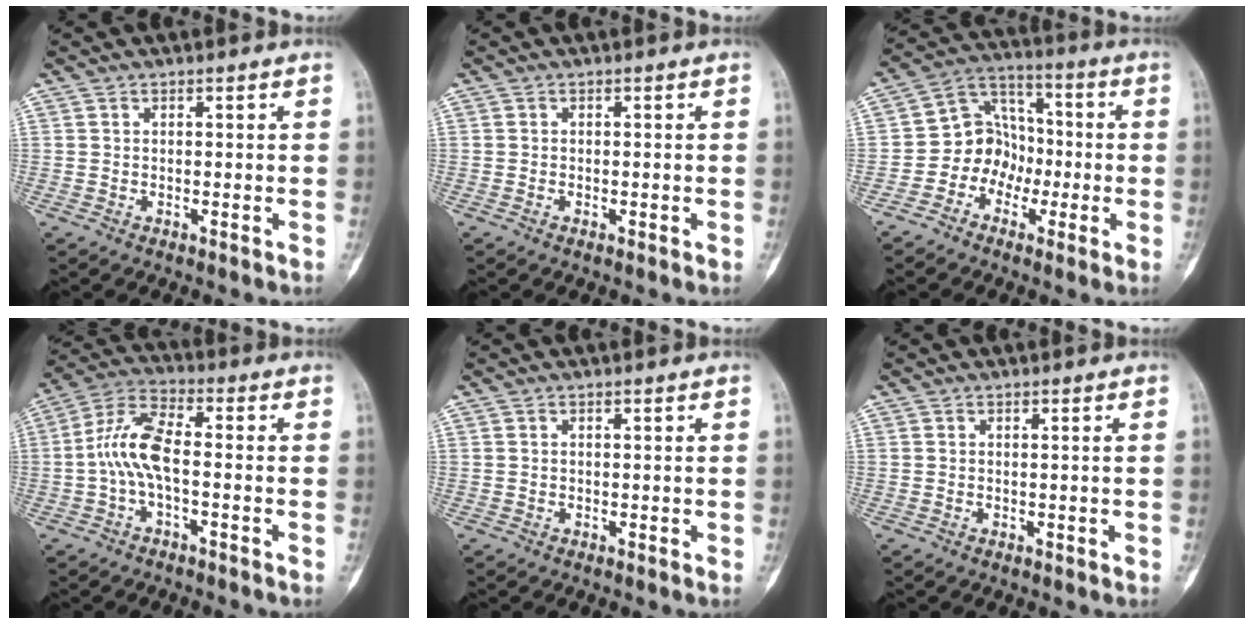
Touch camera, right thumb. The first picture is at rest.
{"total": 0.8, "force": [-0.3, 0.4, 0.6], "torque": [-0.013, 0.000, -0.007]}
{"total": 9.9, "force": [-2.8, 8.5, 4.2], "torque": [-0.029, 0.052, -0.061]}
{"total": 9.0, "force": [-1.4, 3.6, 8.1], "torque": [-0.175, 0.035, -0.035]}
{"total": 0.0}
{"total": 0.6, "force": [0.0, -0.1, 0.6], "torque": [-0.010, 0.000, 0.000]}